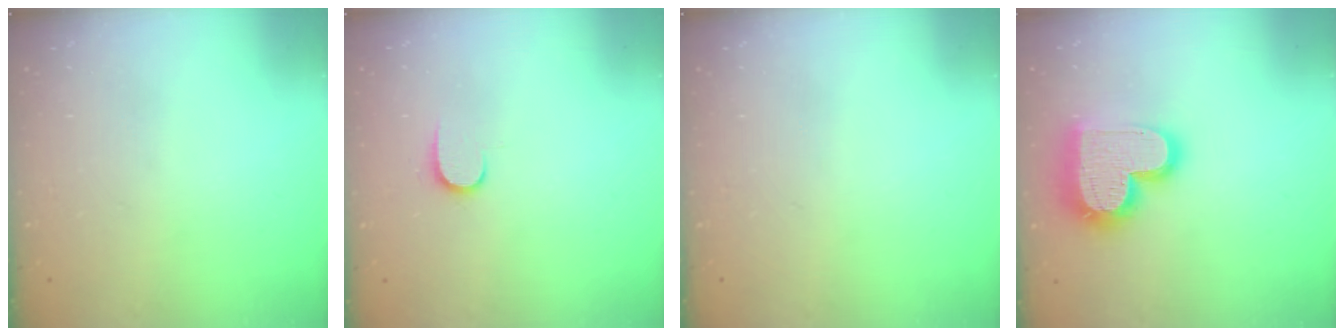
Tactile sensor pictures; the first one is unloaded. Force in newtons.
{"total": 6.1, "press": 6.1, "slide": 0.6}
{"total": 0.0}
{"total": 18.8, "press": 18.8, "slide": 1.6}